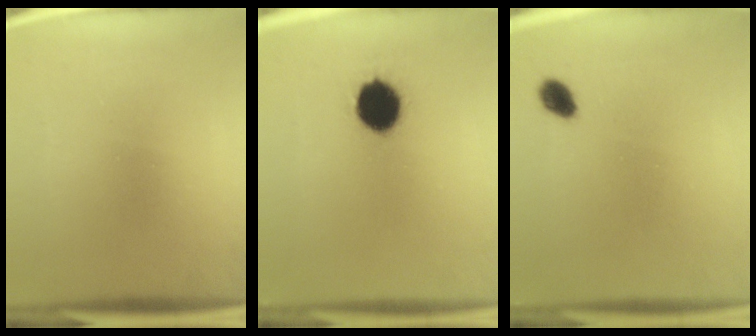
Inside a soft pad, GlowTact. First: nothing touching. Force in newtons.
{"total": 10.9}
{"total": 2.9}